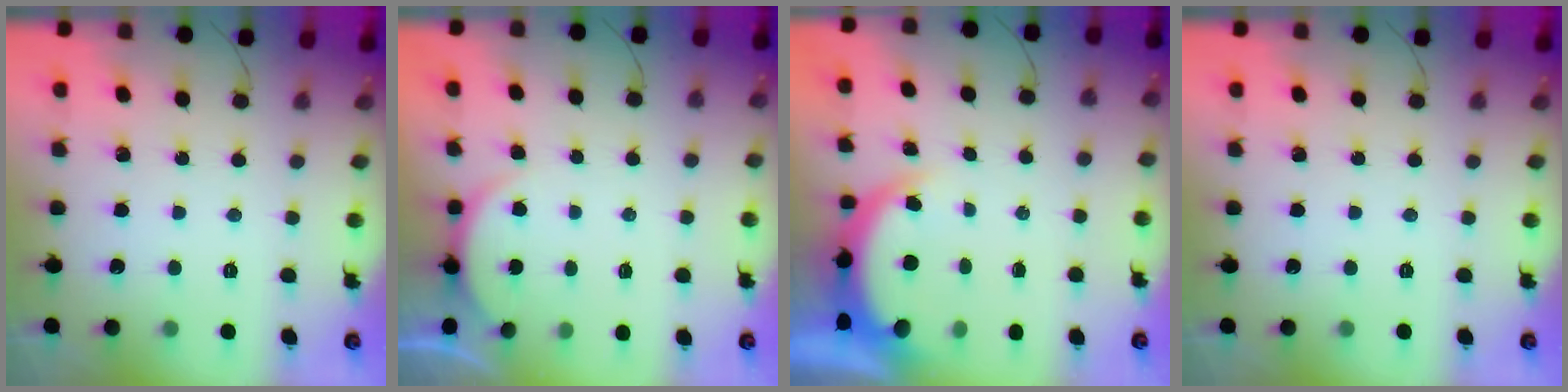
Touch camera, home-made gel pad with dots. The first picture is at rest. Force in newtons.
{"total": 2.2, "press": 2.1, "slide": 0.5}
{"total": 4.0, "press": 4.0, "slide": 0.6}
{"total": 0.0}